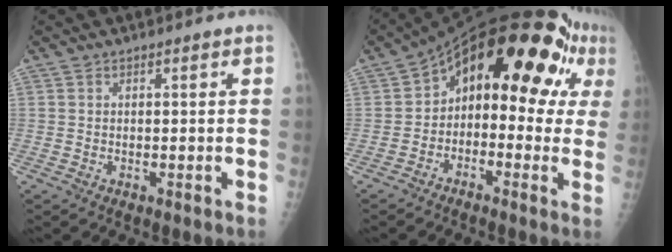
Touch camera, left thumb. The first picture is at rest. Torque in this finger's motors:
{"motor_torque": [0.10, 2.16, 1.54, -1.23, 0.23]}